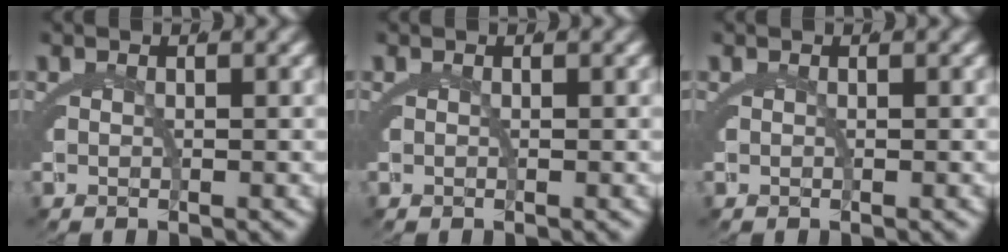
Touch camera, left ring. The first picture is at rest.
{"total": 0.0}
{"total": 0.0}